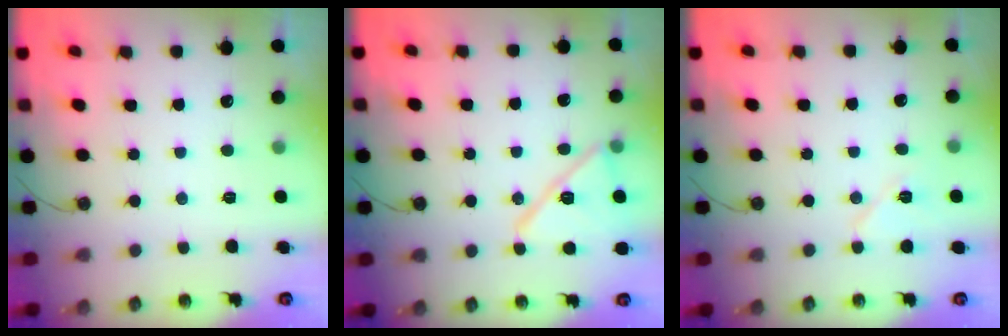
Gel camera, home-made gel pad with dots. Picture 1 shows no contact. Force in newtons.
{"total": 14.0, "press": 14.0, "slide": 1.1}
{"total": 11.3, "press": 4.6, "slide": 10.3}